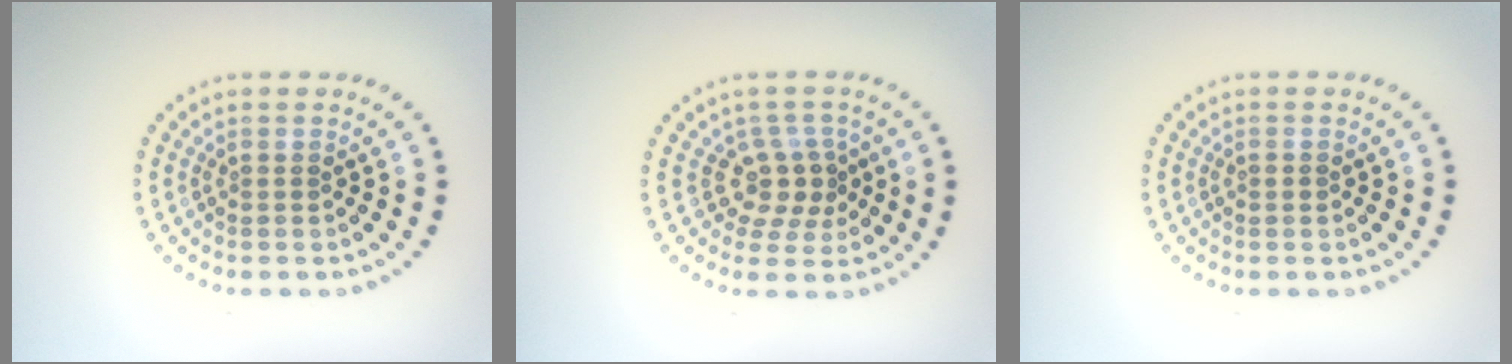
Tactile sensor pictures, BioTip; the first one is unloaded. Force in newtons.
{"total": 2.9, "press": 2.3, "slide": 1.8}
{"total": 0.7, "press": 0.7, "slide": 0.3}